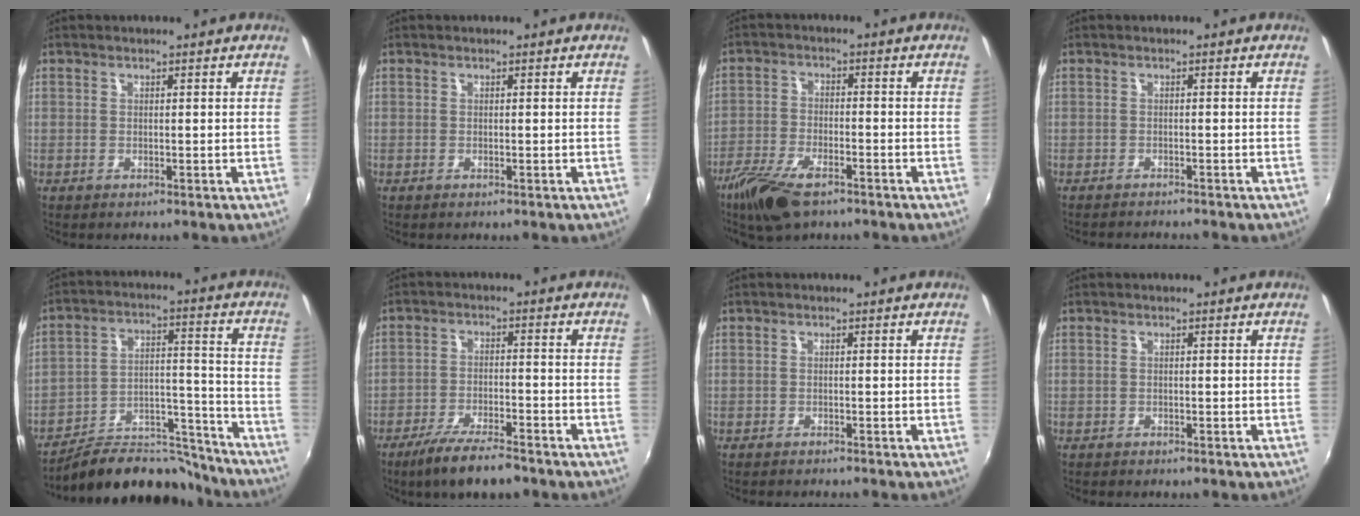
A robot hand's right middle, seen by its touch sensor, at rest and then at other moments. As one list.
[{"total": 0.0}, {"total": 10.1, "force": [-6.9, 3.8, 6.3], "torque": [-0.154, -0.023, -0.136]}, {"total": 3.3, "force": [-3.2, 0.3, 0.9], "torque": [-0.028, -0.014, -0.053]}, {"total": 15.0, "force": [-13.3, 6.0, 3.5], "torque": [-0.051, 0.055, -0.197]}, {"total": 9.3, "force": [-7.4, 1.8, 5.4], "torque": [-0.122, -0.019, -0.127]}, {"total": 1.8, "force": [-1.7, 0.1, 0.5], "torque": [-0.019, -0.012, -0.030]}, {"total": 0.9, "force": [-0.8, 0.4, 0.1], "torque": [-0.007, -0.002, -0.013]}]